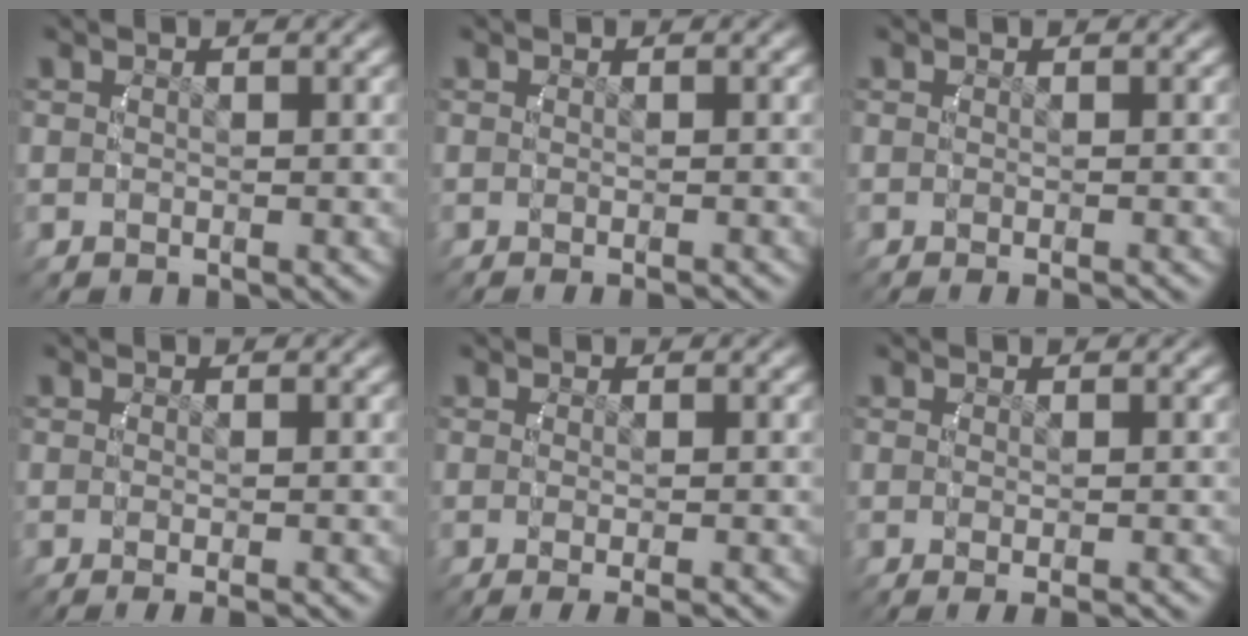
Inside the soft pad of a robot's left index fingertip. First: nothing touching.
{"total": 1.3, "force": [-1.1, 0.0, 0.6], "torque": [-0.007, -0.001, -0.015]}
{"total": 1.3, "force": [-1.1, 0.0, 0.7], "torque": [-0.009, 0.000, -0.014]}
{"total": 2.4, "force": [-1.9, 0.2, 1.5], "torque": [-0.016, -0.004, -0.024]}
{"total": 3.2, "force": [-2.4, 0.4, 2.2], "torque": [-0.028, -0.007, -0.028]}
{"total": 2.1, "force": [-1.4, 0.2, 1.6], "torque": [-0.020, -0.003, -0.016]}